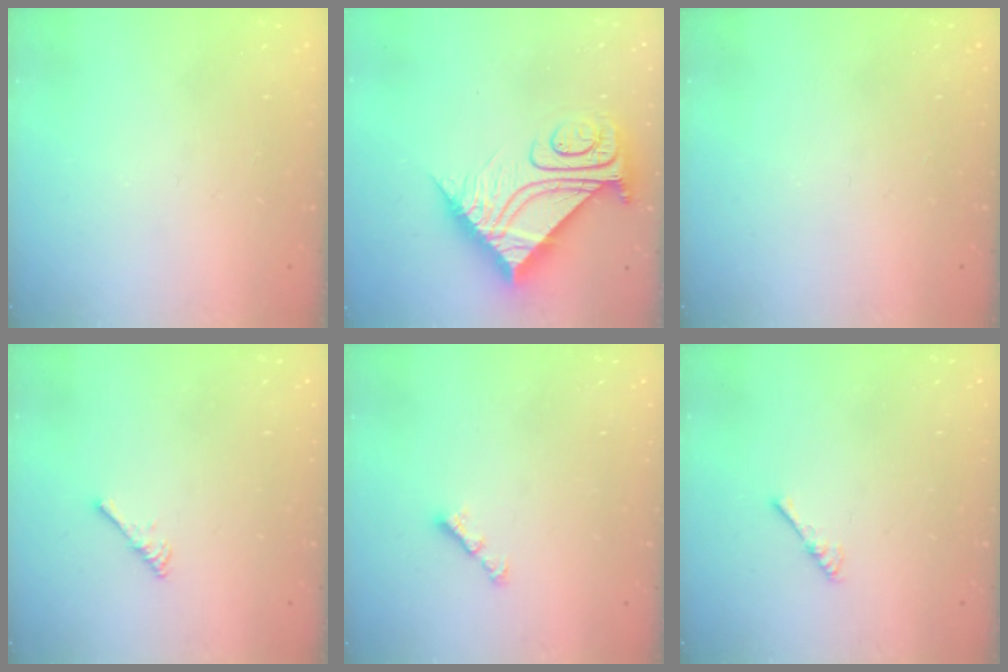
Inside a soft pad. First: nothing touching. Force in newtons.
{"total": 13.0, "press": 13.0, "slide": 1.0}
{"total": 0.0}
{"total": 2.7, "press": 2.6, "slide": 0.5}
{"total": 2.9, "press": 2.8, "slide": 0.6}
{"total": 1.8, "press": 1.7, "slide": 0.4}